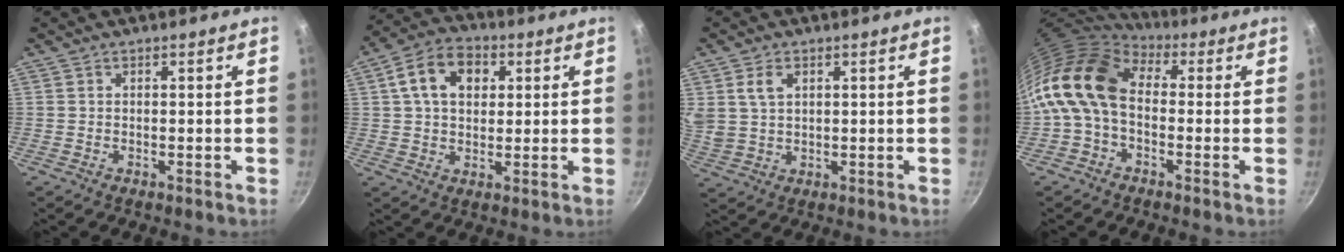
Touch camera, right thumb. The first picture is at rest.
{"total": 11.1, "force": [3.2, 7.8, 7.2], "torque": [-0.106, 0.011, 0.041]}
{"total": 5.7, "force": [2.2, 3.9, 3.6], "torque": [-0.062, -0.005, 0.050]}
{"total": 14.2, "force": [0.1, 9.6, 10.4], "torque": [-0.195, 0.026, -0.019]}